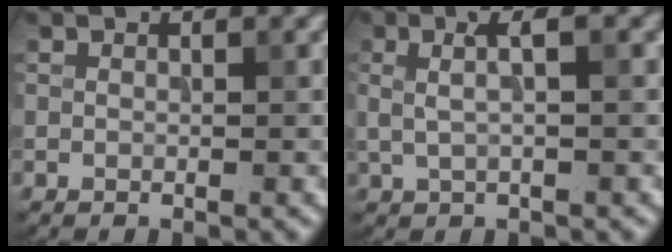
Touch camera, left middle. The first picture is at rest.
{"total": 2.7, "force": [0.7, 0.7, 2.5], "torque": [-0.045, 0.006, 0.011]}